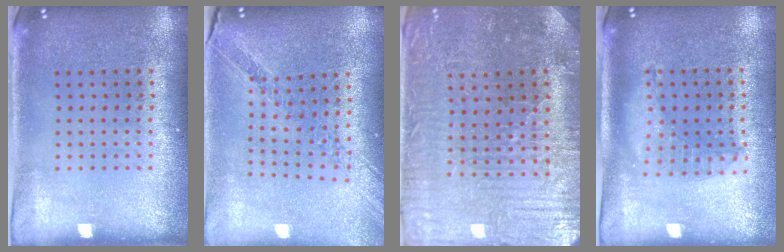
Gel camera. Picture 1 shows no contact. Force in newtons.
{"total": 1.1, "press": 1.0, "slide": 0.0}
{"total": 2.3, "press": 2.2, "slide": 0.4}
{"total": 1.2, "press": 1.2, "slide": 0.3}